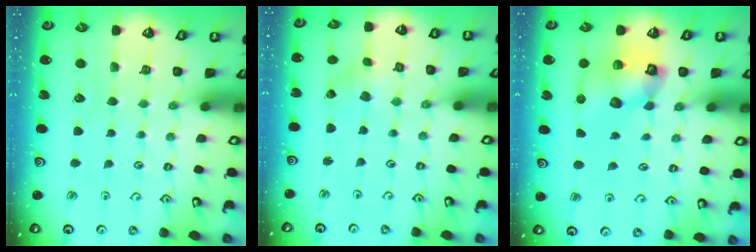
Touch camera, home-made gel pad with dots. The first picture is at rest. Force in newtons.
{"total": 0.6, "press": 0.6, "slide": 0.1}
{"total": 10.7, "press": 10.6, "slide": 1.4}